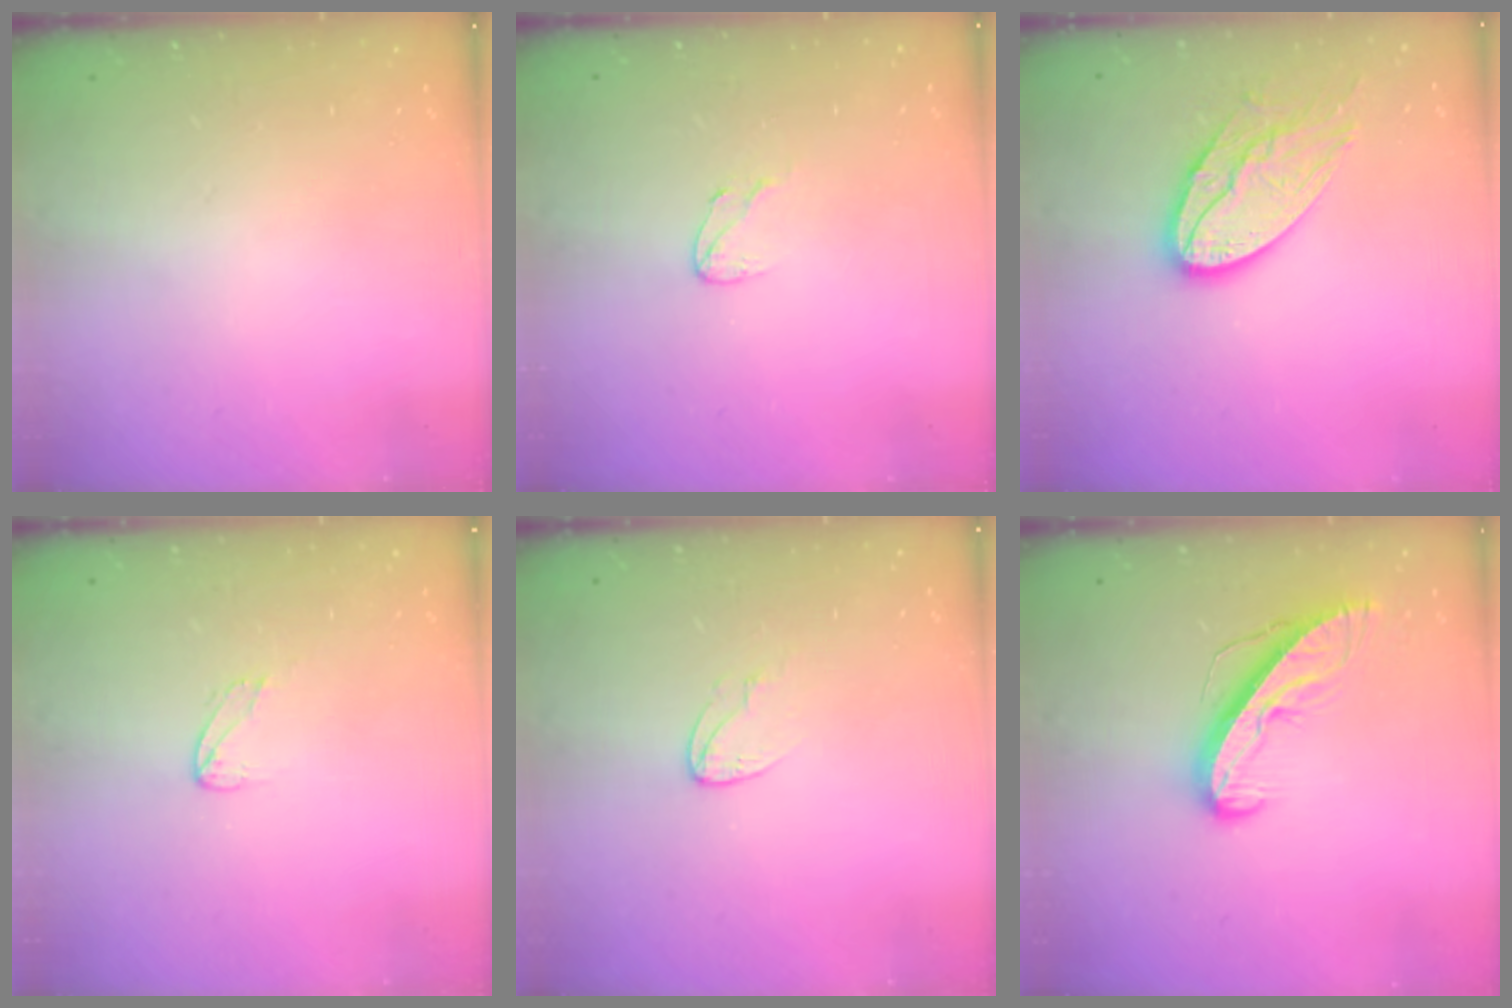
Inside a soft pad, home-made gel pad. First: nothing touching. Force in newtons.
{"total": 4.1, "press": 4.1, "slide": 0.3}
{"total": 13.4, "press": 13.4, "slide": 1.0}
{"total": 2.4, "press": 2.4, "slide": 0.1}
{"total": 4.1, "press": 4.1, "slide": 0.3}
{"total": 9.3, "press": 9.2, "slide": 0.6}